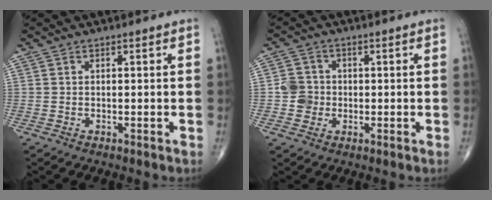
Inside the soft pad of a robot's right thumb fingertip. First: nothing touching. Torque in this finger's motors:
{"motor_torque": [0.00, -0.08, 0.15, 0.06, 0.04]}